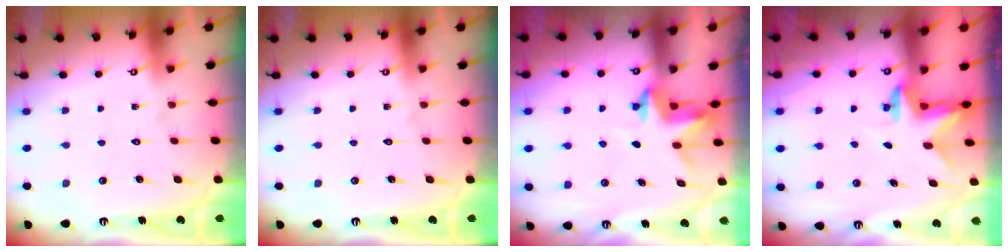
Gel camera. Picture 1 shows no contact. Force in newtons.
{"total": 0.0}
{"total": 3.2, "press": 3.2, "slide": 0.1}
{"total": 2.4, "press": 2.3, "slide": 0.4}